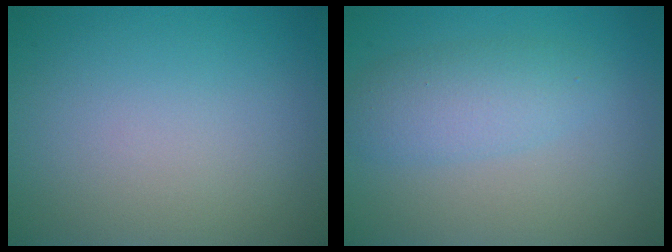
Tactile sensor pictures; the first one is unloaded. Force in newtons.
{"total": 3.3, "press": 3.3, "slide": 0.1}